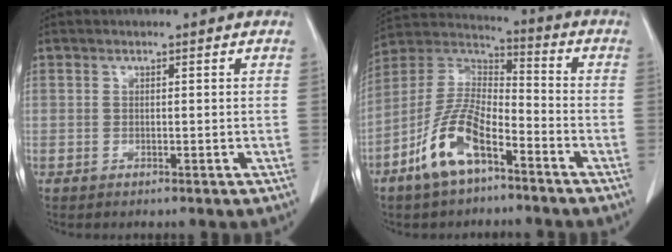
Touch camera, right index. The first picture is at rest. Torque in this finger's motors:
{"motor_torque": [1.29, -0.85, 0.77, 0.21]}